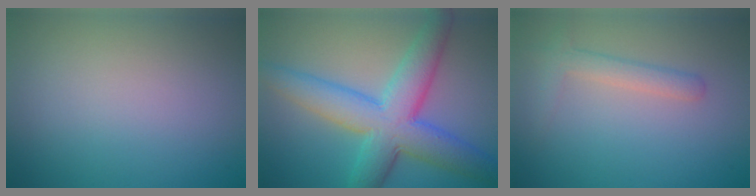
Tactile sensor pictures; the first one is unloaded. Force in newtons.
{"total": 8.7, "press": 8.7, "slide": 0.1}
{"total": 2.2, "press": 2.2, "slide": 0.2}